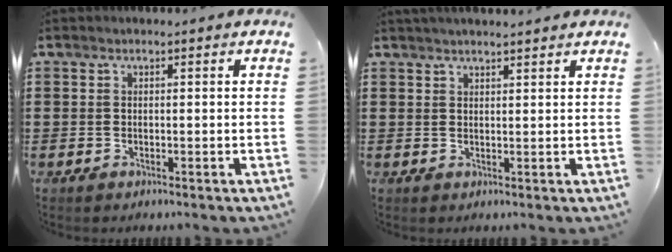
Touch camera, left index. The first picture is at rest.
{"total": 1.6, "force": [1.6, -0.1, 0.3], "torque": [-0.009, 0.001, 0.031]}